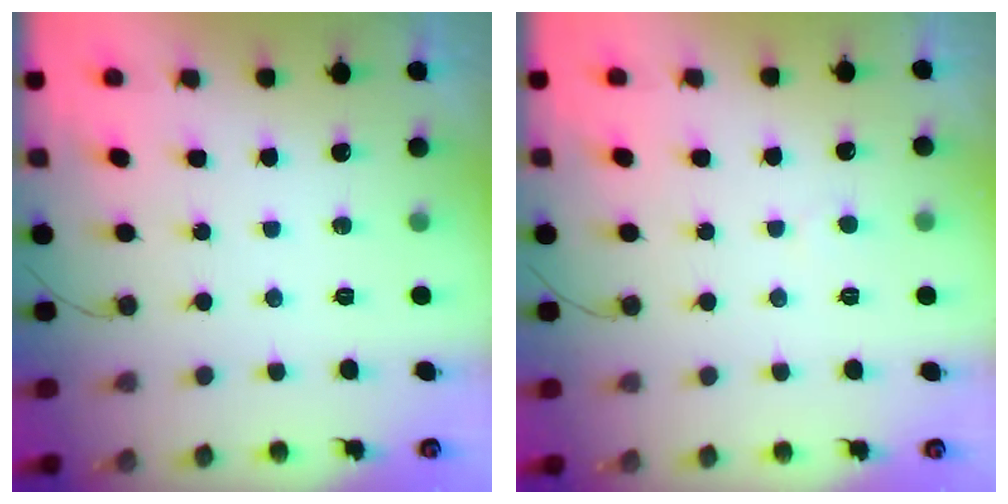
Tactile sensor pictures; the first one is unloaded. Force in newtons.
{"total": 2.7, "press": 2.7, "slide": 0.3}